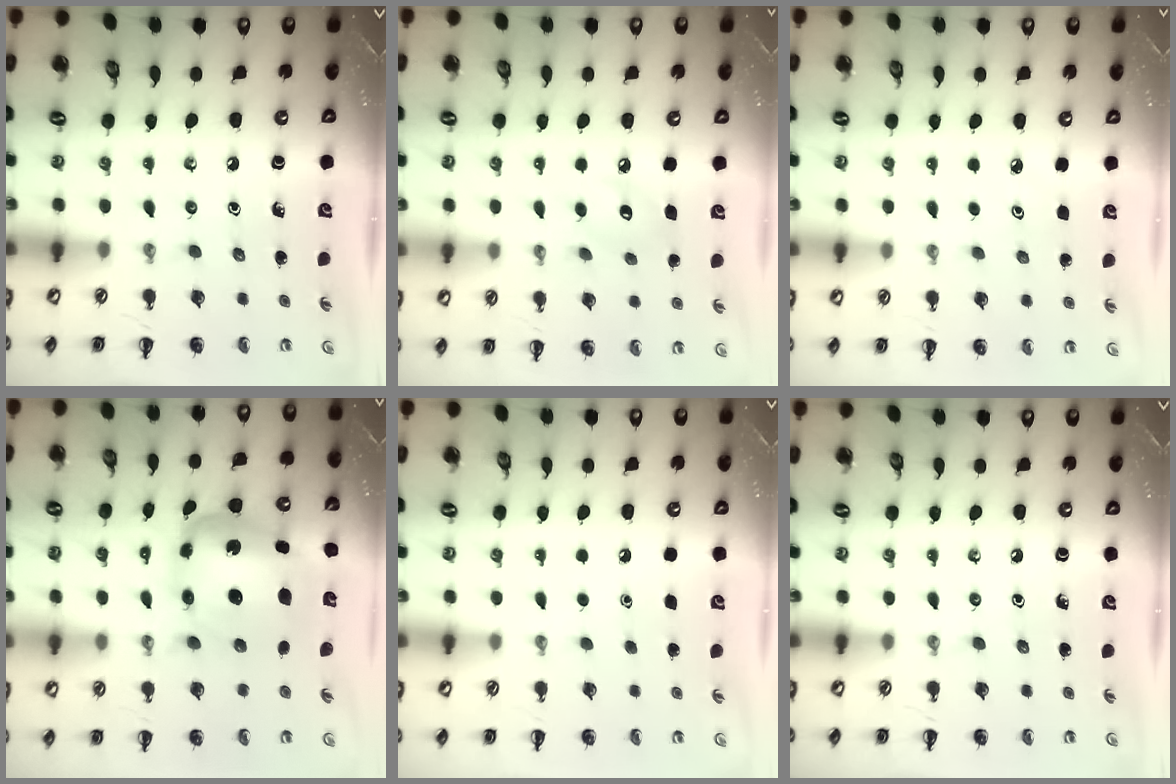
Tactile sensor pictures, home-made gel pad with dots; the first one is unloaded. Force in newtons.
{"total": 6.3, "press": 6.3, "slide": 1.1}
{"total": 4.0, "press": 3.8, "slide": 1.3}
{"total": 7.0, "press": 6.7, "slide": 2.2}
{"total": 1.6, "press": 1.6, "slide": 0.1}
{"total": 0.0}